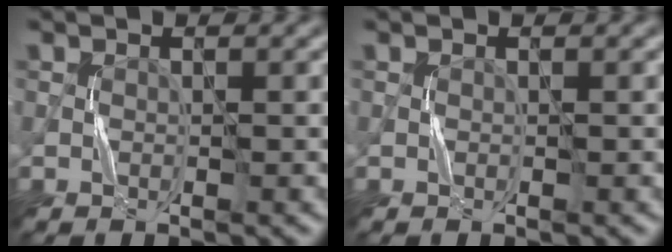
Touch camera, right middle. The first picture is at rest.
{"total": 0.0}